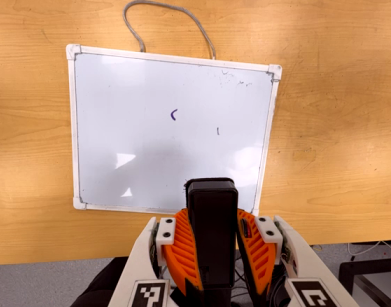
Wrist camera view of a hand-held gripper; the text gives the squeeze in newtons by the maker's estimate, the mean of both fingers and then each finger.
{"total": 10.7, "left": 8.3, "right": 13.1}